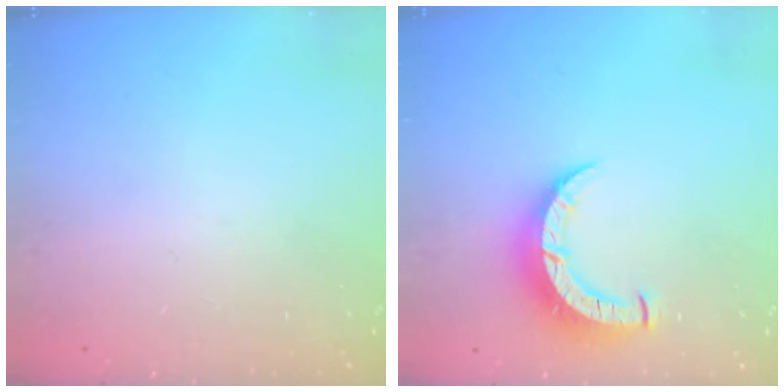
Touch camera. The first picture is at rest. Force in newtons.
{"total": 8.7, "press": 8.7, "slide": 0.9}